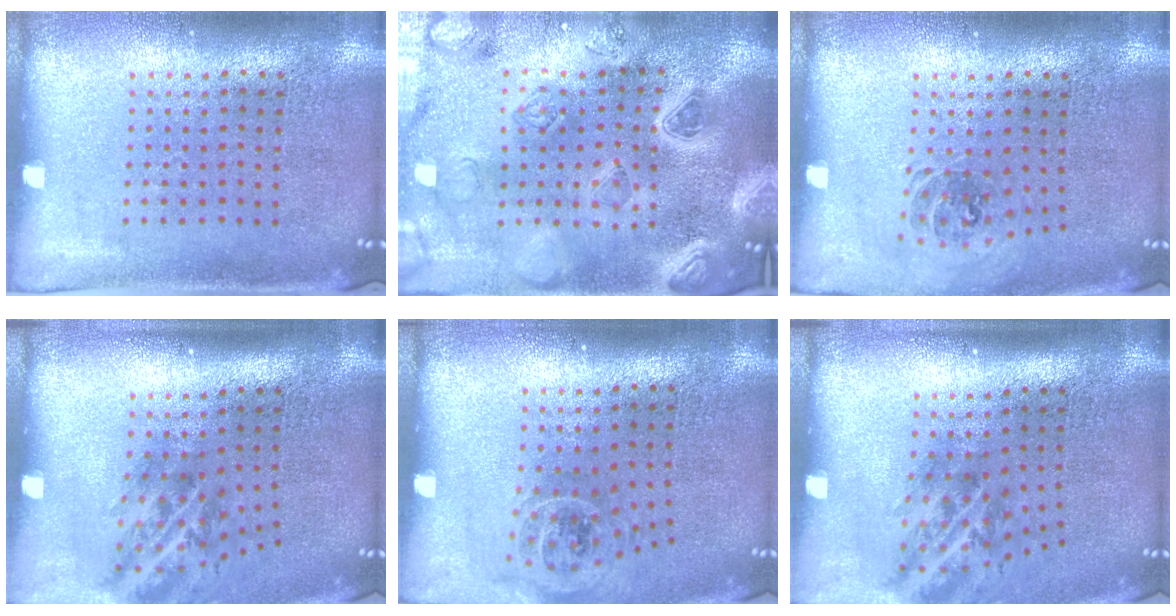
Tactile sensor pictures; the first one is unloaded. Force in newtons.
{"total": 4.0, "press": 3.6, "slide": 1.6}
{"total": 0.9, "press": 0.9, "slide": 0.2}
{"total": 1.9, "press": 1.2, "slide": 1.4}
{"total": 1.1, "press": 1.0, "slide": 0.5}
{"total": 1.9, "press": 1.2, "slide": 1.4}